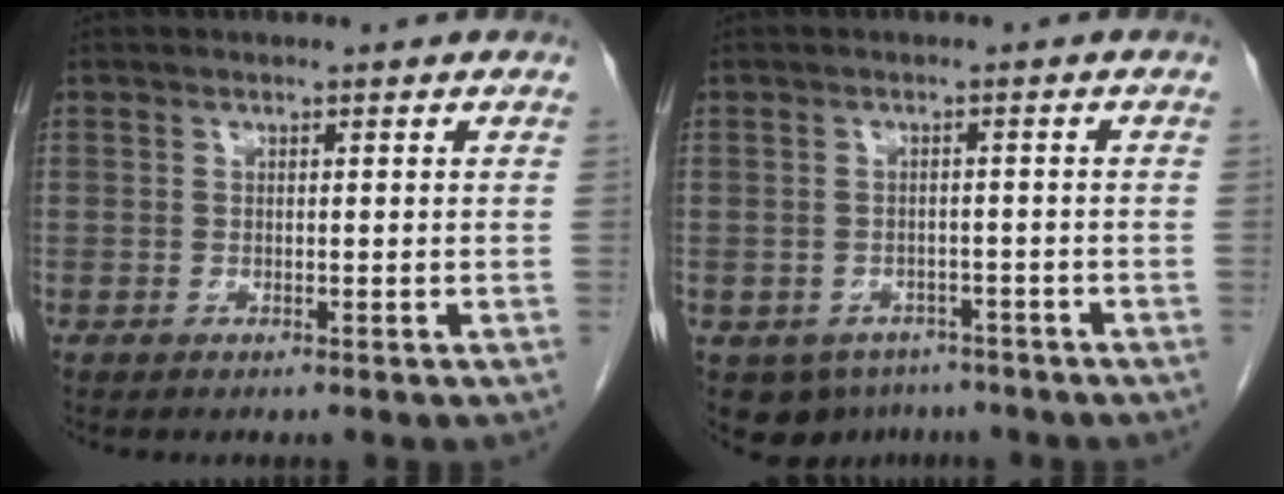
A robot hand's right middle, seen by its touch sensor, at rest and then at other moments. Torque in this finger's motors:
{"motor_torque": [0.01, -0.01, -0.02, -0.01]}